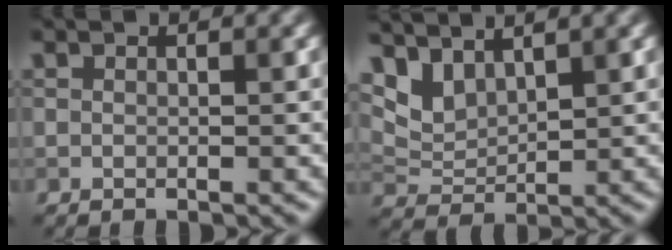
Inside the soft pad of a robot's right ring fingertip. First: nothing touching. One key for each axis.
{"total": 3.8, "fx": 2.9, "fy": 1.6, "fz": 1.7, "tx": -0.045, "ty": -0.003, "tz": 0.060}